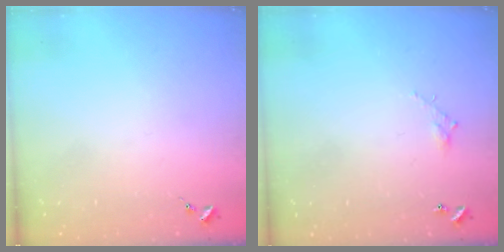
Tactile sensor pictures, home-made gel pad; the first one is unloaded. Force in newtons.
{"total": 3.8, "press": 3.8, "slide": 0.2}